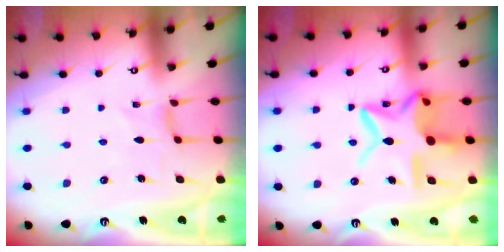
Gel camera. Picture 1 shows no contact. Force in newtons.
{"total": 16.7, "press": 16.7, "slide": 1.3}